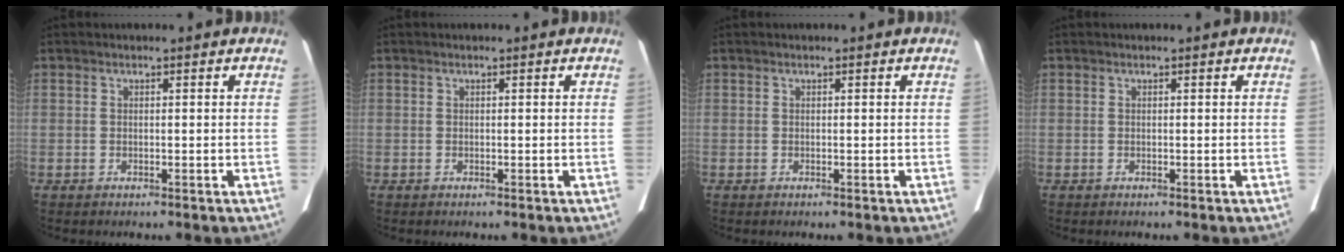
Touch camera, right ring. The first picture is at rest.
{"total": 0.0}
{"total": 0.0}
{"total": 0.0}